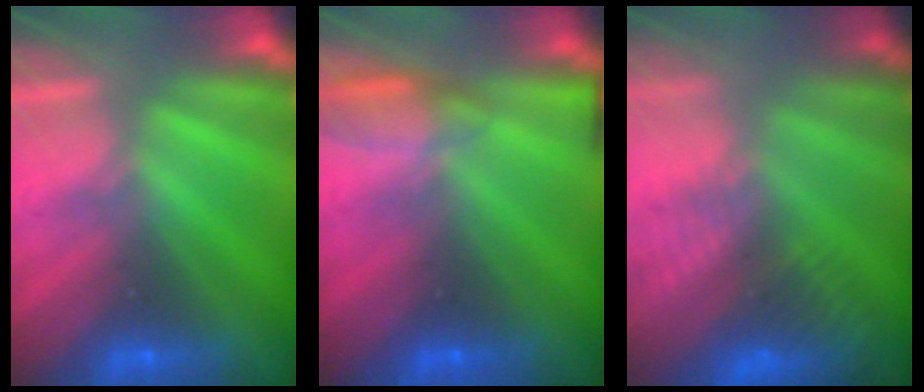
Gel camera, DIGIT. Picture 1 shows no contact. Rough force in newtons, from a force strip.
{"total": 5.3}
{"total": 8.2}